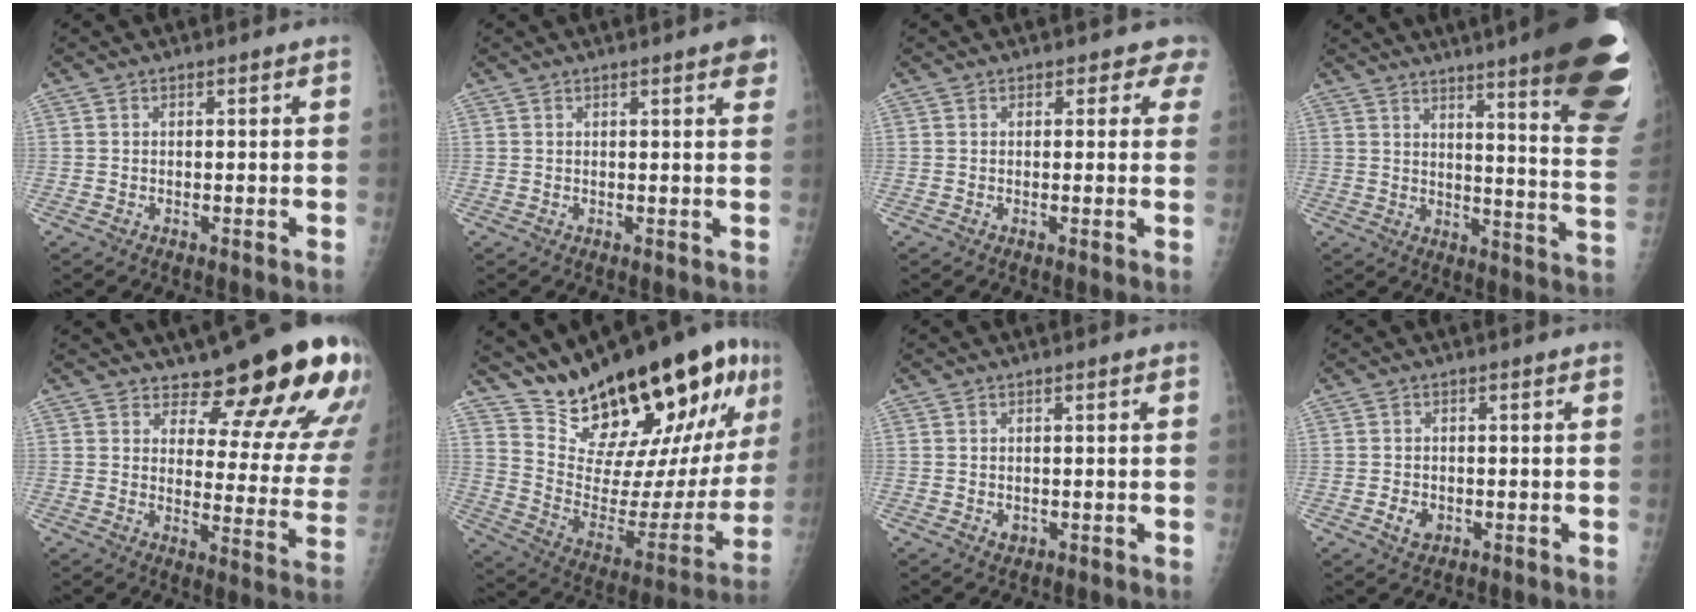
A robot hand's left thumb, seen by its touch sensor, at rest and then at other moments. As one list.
[{"total": 3.5, "force": [2.0, 0.8, 2.8], "torque": [-0.026, -0.002, 0.019]}, {"total": 2.9, "force": [2.1, 2.0, 0.6], "torque": [0.025, -0.009, 0.002]}, {"total": 27.6, "force": [18.1, 3.5, 20.5], "torque": [-0.196, -0.095, 0.227]}, {"total": 17.7, "force": [13.8, 5.2, 9.8], "torque": [-0.082, -0.106, 0.165]}, {"total": 29.6, "force": [19.0, 9.6, 20.4], "torque": [-0.281, -0.086, 0.304]}, {"total": 1.5, "force": [-0.3, 1.3, 0.7], "torque": [-0.004, 0.001, -0.001]}, {"total": 3.0, "force": [-1.0, 2.4, 1.6], "torque": [-0.020, 0.002, -0.013]}]